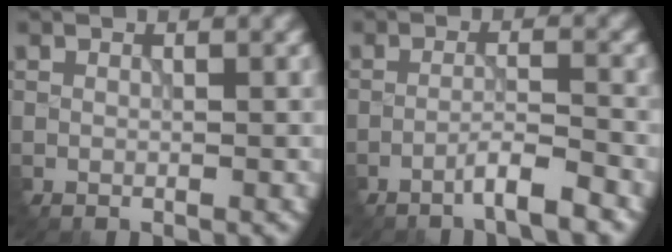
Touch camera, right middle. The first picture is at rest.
{"total": 2.8, "force": [-2.3, -0.2, 1.6], "torque": [-0.026, 0.011, -0.049]}